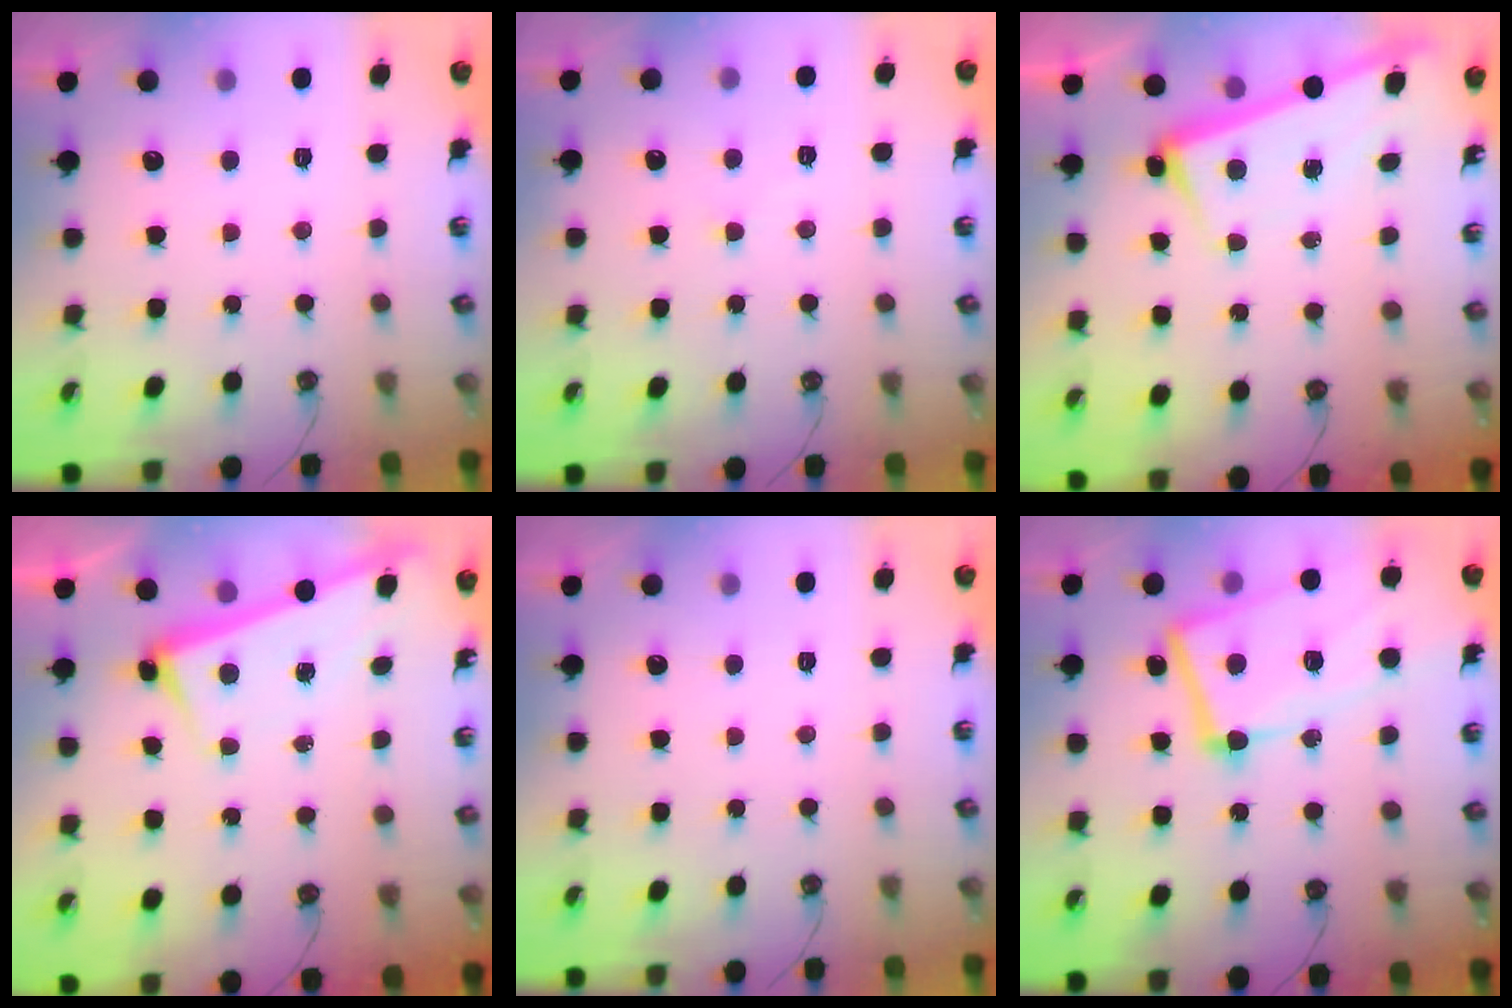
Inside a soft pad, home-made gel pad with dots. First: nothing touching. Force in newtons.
{"total": 1.7, "press": 1.6, "slide": 0.1}
{"total": 2.2, "press": 2.1, "slide": 0.9}
{"total": 2.6, "press": 2.5, "slide": 0.7}
{"total": 0.0}
{"total": 13.9, "press": 13.7, "slide": 2.4}